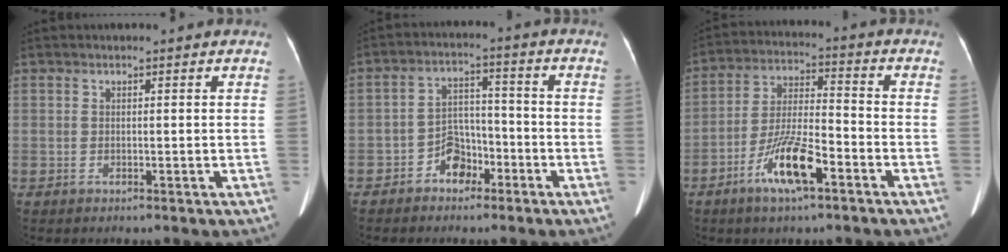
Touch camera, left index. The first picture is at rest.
{"total": 5.6, "force": [-3.3, 3.6, 2.7], "torque": [-0.050, 0.022, -0.057]}
{"total": 10.5, "force": [-5.6, 2.2, 8.6], "torque": [-0.175, -0.002, -0.103]}